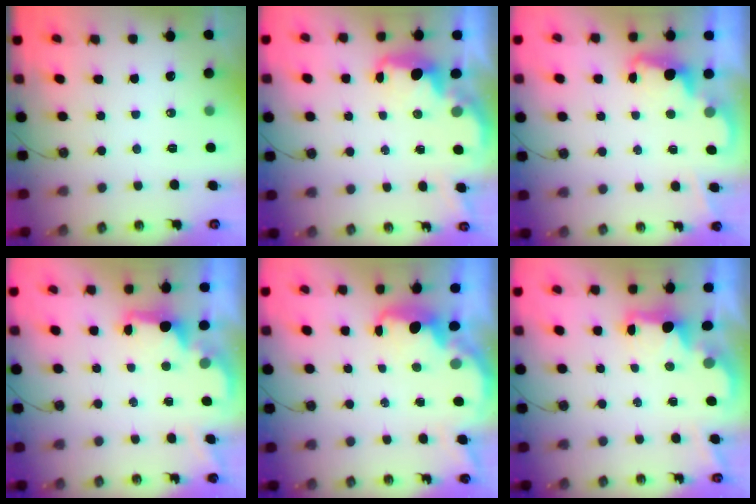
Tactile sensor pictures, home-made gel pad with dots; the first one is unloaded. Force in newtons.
{"total": 2.6, "press": 2.6, "slide": 0.4}
{"total": 2.3, "press": 2.3, "slide": 0.5}
{"total": 2.1, "press": 2.0, "slide": 0.8}
{"total": 2.5, "press": 2.4, "slide": 0.7}
{"total": 2.2, "press": 2.1, "slide": 0.8}